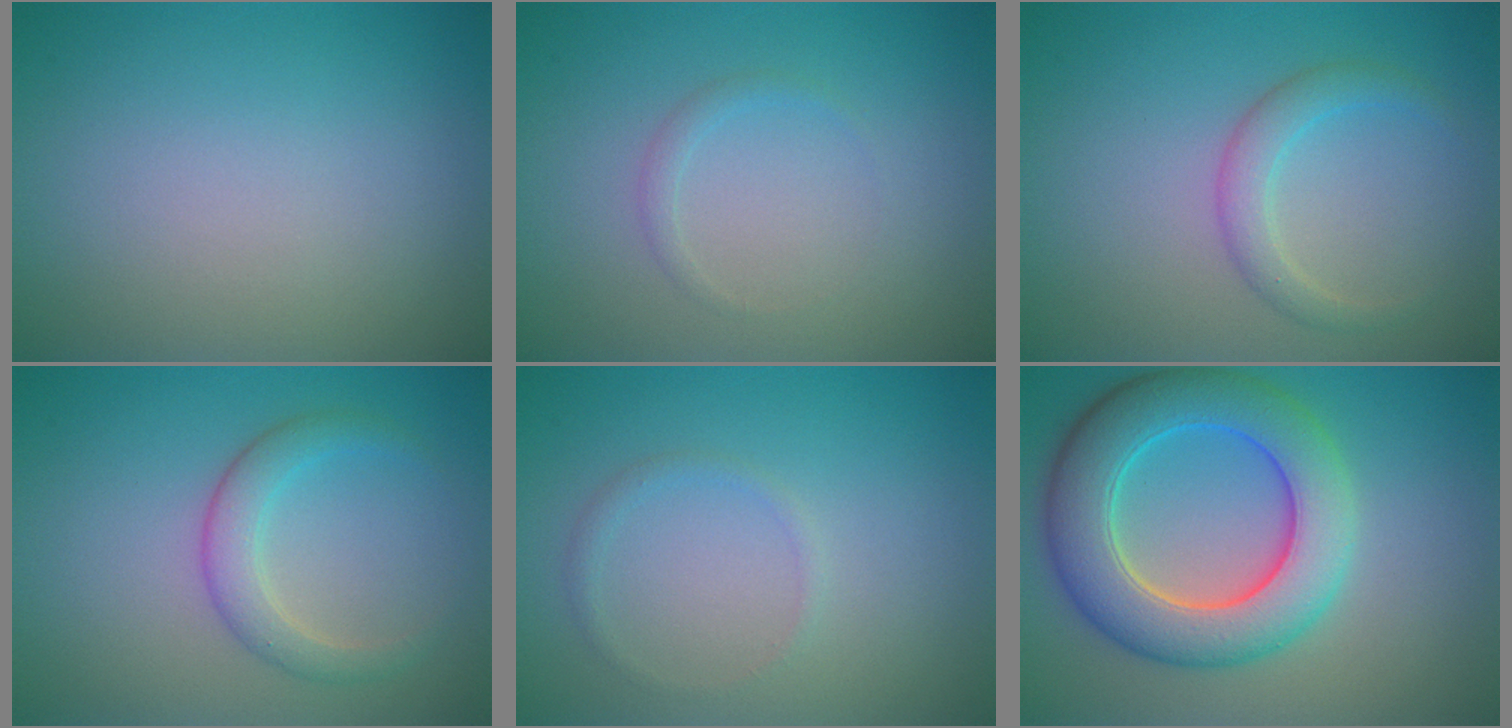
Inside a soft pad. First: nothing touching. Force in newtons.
{"total": 0.8, "press": 0.8, "slide": 0.1}
{"total": 2.2, "press": 2.2, "slide": 0.1}
{"total": 2.7, "press": 2.7, "slide": 0.2}
{"total": 0.9, "press": 0.9, "slide": 0.1}
{"total": 8.5, "press": 8.5, "slide": 0.3}